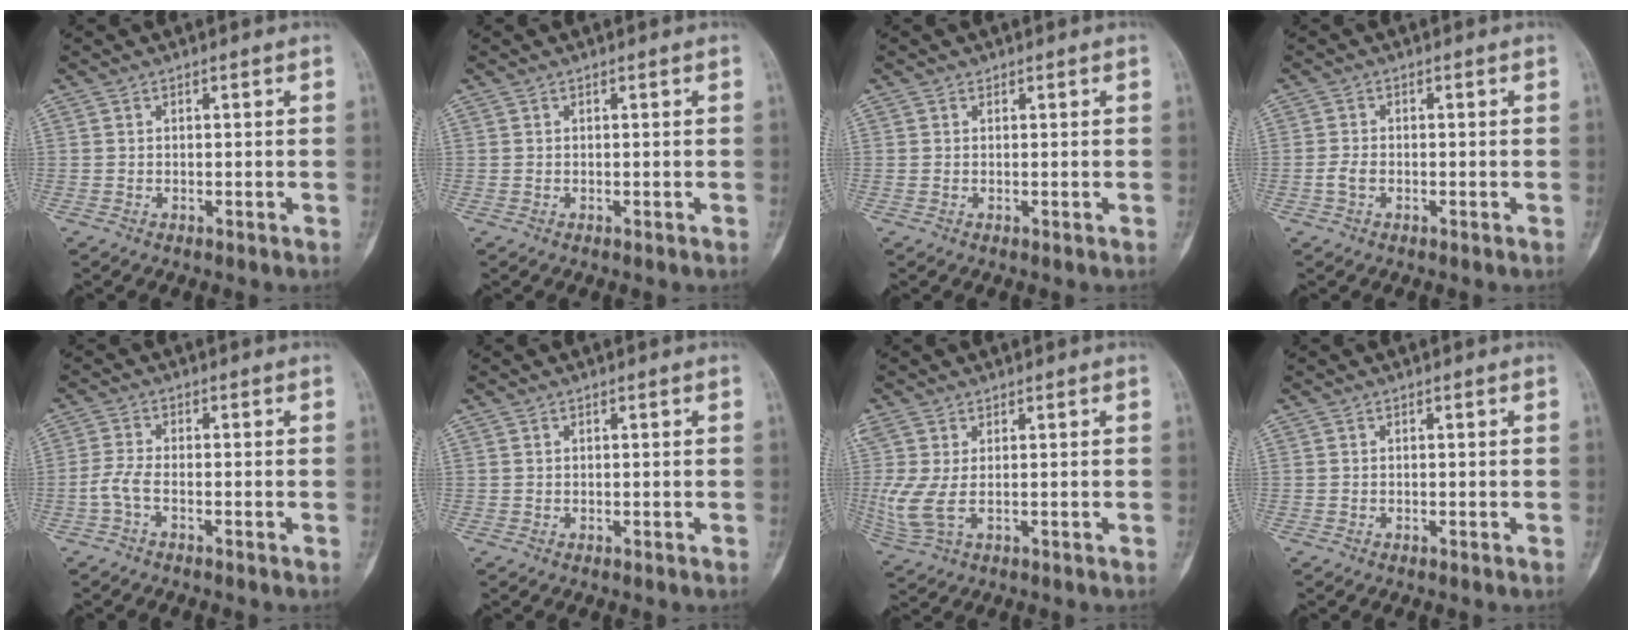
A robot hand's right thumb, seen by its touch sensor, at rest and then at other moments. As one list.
[{"total": 0.0}, {"total": 0.6, "force": [0.3, 0.5, 0.2], "torque": [-0.004, -0.001, 0.004]}, {"total": 2.3, "force": [-0.8, 1.4, 1.6], "torque": [-0.036, 0.006, -0.018]}, {"total": 3.0, "force": [-1.4, 0.8, 2.6], "torque": [-0.066, 0.003, -0.036]}, {"total": 0.0}, {"total": 7.0, "force": [0.3, 3.3, 6.1], "torque": [-0.187, 0.005, 0.019]}, {"total": 0.0}]